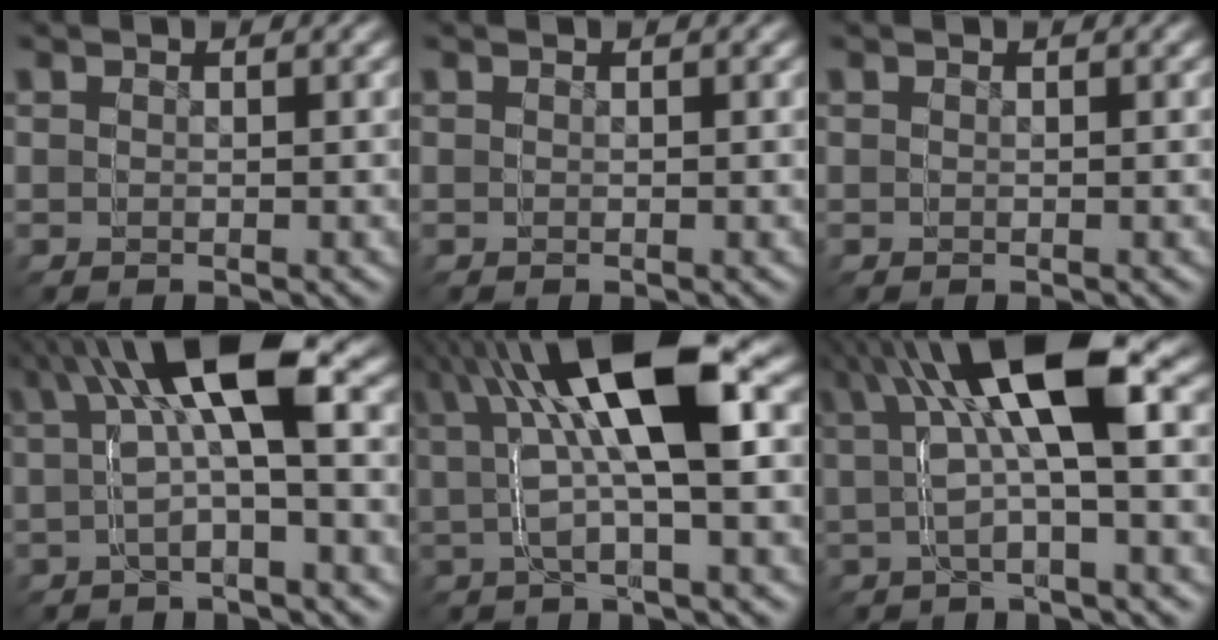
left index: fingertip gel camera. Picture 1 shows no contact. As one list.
[{"total": 0.0}, {"total": 0.0}, {"total": 8.1, "force": [0.2, 4.7, 6.6], "torque": [-0.143, 0.001, 0.010]}, {"total": 9.7, "force": [2.6, 4.7, 8.1], "torque": [-0.153, 0.035, 0.033]}, {"total": 8.1, "force": [1.2, 4.3, 6.8], "torque": [-0.137, 0.019, 0.017]}]